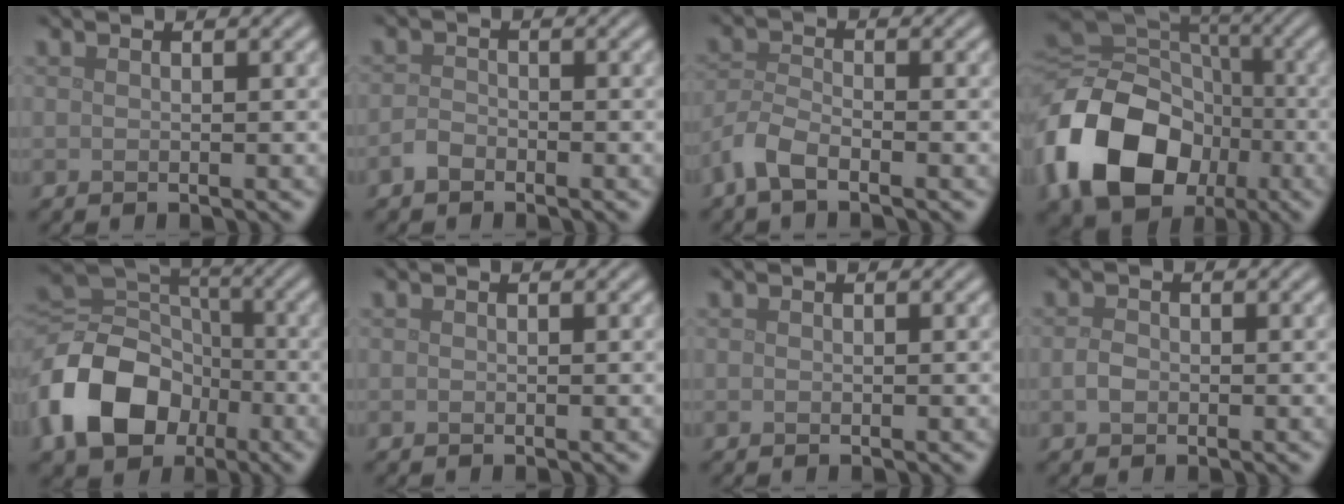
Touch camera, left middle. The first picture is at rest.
{"total": 1.3, "force": [-1.0, 0.7, 0.6], "torque": [-0.010, 0.003, -0.023]}
{"total": 3.1, "force": [-2.2, 1.1, 2.0], "torque": [-0.043, 0.001, -0.055]}
{"total": 15.9, "force": [-5.4, 12.0, 8.9], "torque": [-0.221, -0.030, -0.105]}
{"total": 11.9, "force": [-4.9, 8.5, 6.8], "torque": [-0.150, -0.005, -0.105]}
{"total": 0.0}
{"total": 0.0}
{"total": 1.2, "force": [-0.3, 0.9, 0.7], "torque": [-0.017, 0.000, -0.010]}